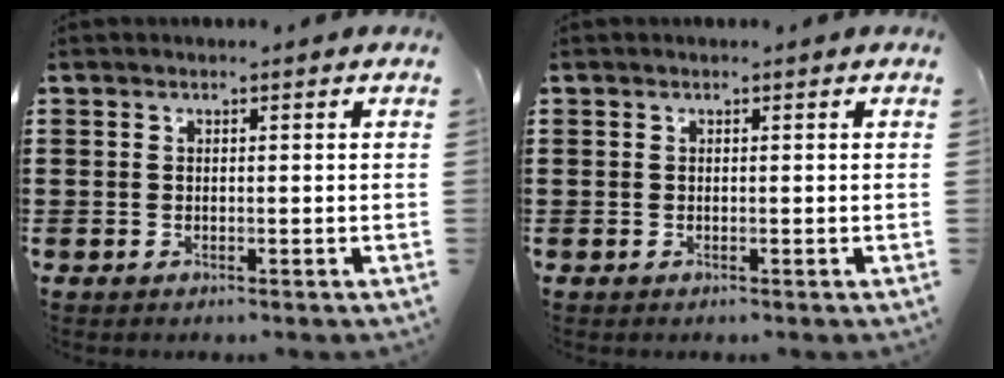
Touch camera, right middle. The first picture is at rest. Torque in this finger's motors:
{"motor_torque": [-0.08, 0.07, 0.00, 0.00]}